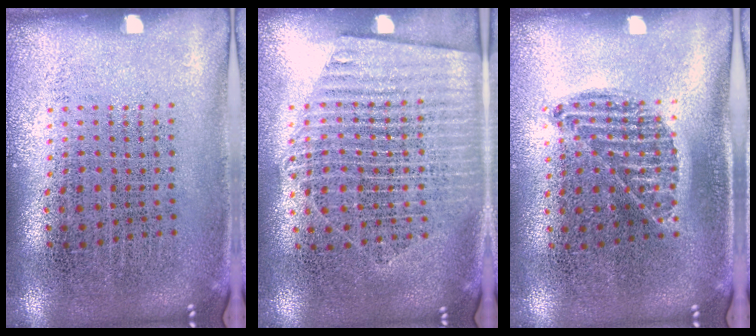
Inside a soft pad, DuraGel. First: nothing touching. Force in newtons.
{"total": 1.6, "press": 1.5, "slide": 0.6}
{"total": 0.9, "press": 0.8, "slide": 0.4}